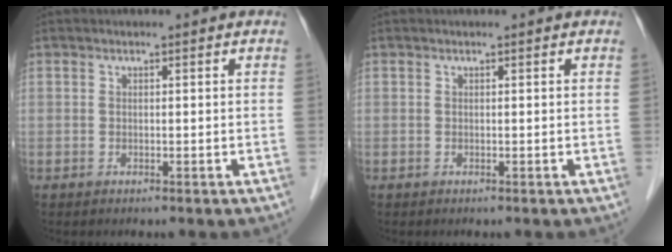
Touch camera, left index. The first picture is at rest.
{"total": 0.0}